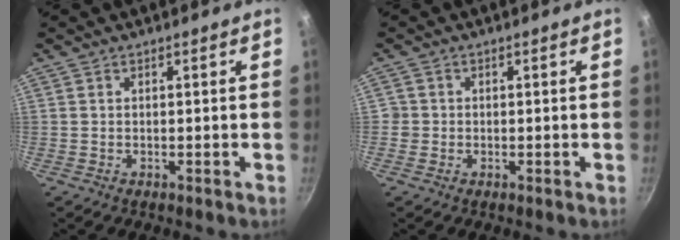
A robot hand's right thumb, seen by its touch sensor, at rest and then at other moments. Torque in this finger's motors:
{"motor_torque": [0.19, 0.77, 0.34, -0.06, 0.00]}